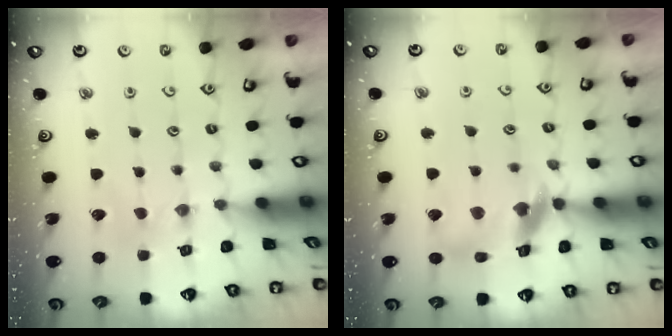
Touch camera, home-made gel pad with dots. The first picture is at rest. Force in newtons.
{"total": 11.3, "press": 11.2, "slide": 1.4}